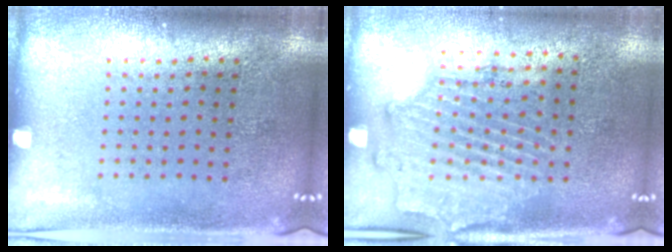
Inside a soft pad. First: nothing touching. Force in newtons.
{"total": 1.7, "press": 1.5, "slide": 0.8}